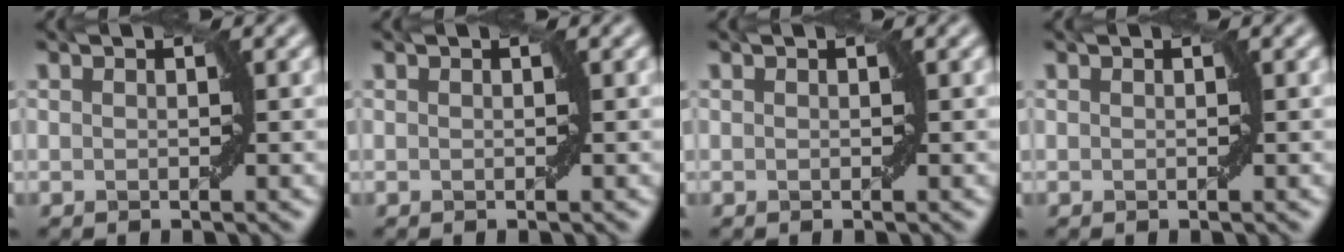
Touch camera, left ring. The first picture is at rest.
{"total": 0.0}
{"total": 0.0}
{"total": 0.0}